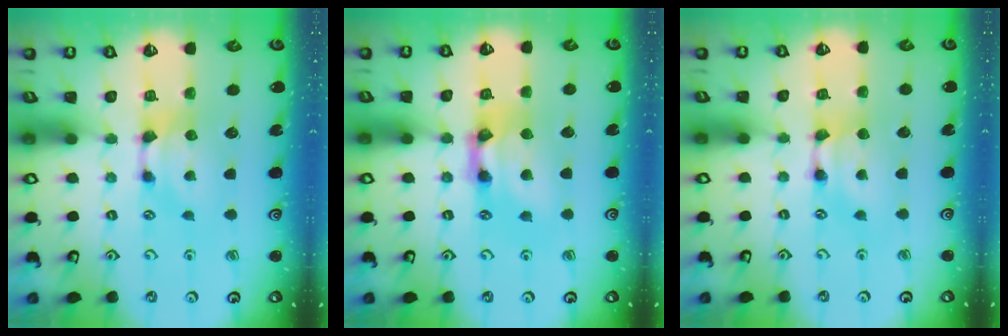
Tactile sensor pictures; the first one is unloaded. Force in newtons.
{"total": 6.5, "press": 6.5, "slide": 0.3}
{"total": 1.8, "press": 1.7, "slide": 0.1}